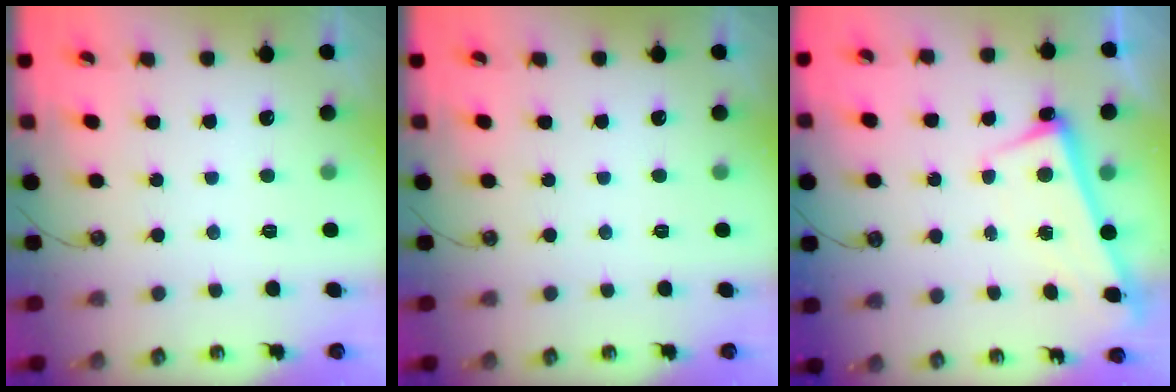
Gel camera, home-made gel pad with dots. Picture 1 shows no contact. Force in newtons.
{"total": 0.0}
{"total": 2.7, "press": 2.5, "slide": 1.0}